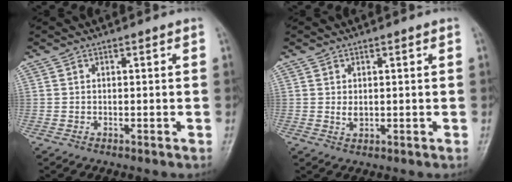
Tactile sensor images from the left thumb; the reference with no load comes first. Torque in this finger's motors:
{"motor_torque": [0.39, 0.43, 0.45, 0.08, 0.00]}